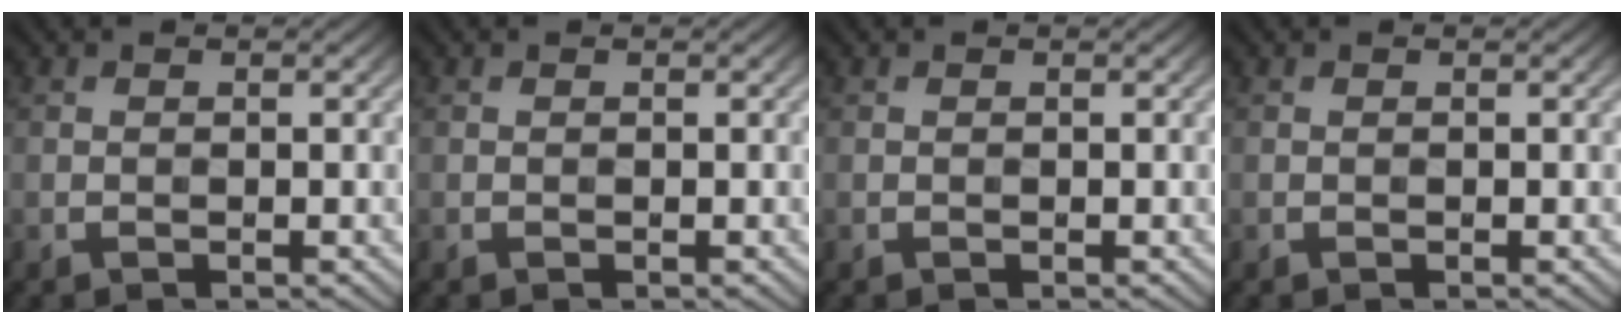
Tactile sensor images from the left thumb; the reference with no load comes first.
{"total": 0.0}
{"total": 0.0}
{"total": 0.0}